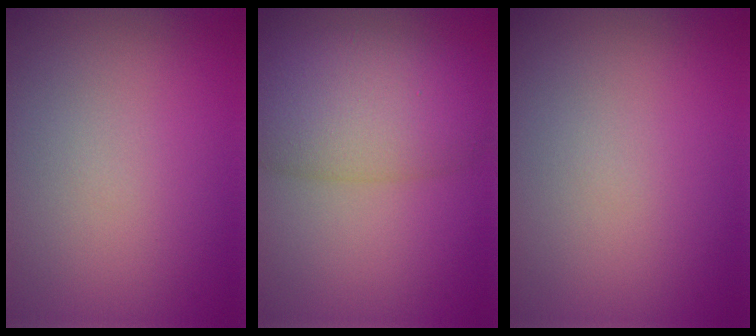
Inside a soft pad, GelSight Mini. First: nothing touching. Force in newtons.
{"total": 7.6, "press": 7.6, "slide": 0.6}
{"total": 0.0}